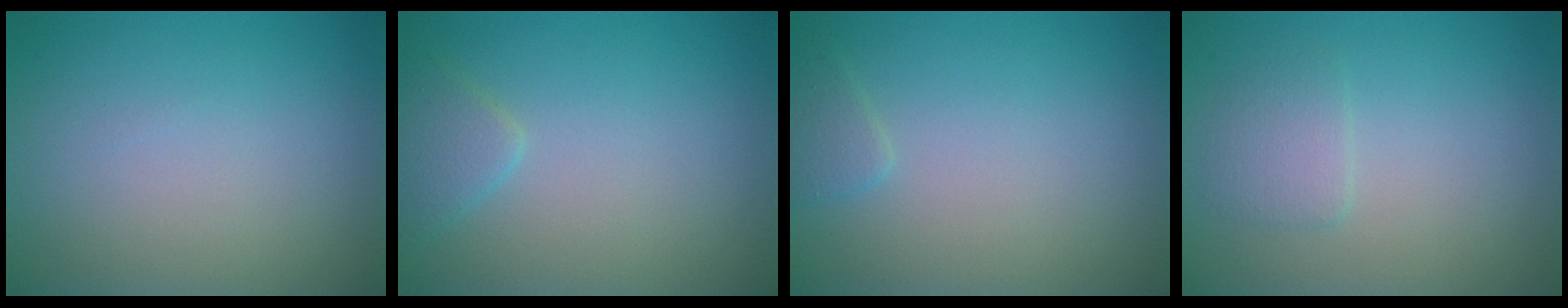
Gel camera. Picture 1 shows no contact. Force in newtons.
{"total": 1.9, "press": 1.9, "slide": 0.1}
{"total": 1.1, "press": 1.1, "slide": 0.1}
{"total": 1.6, "press": 1.6, "slide": 0.3}